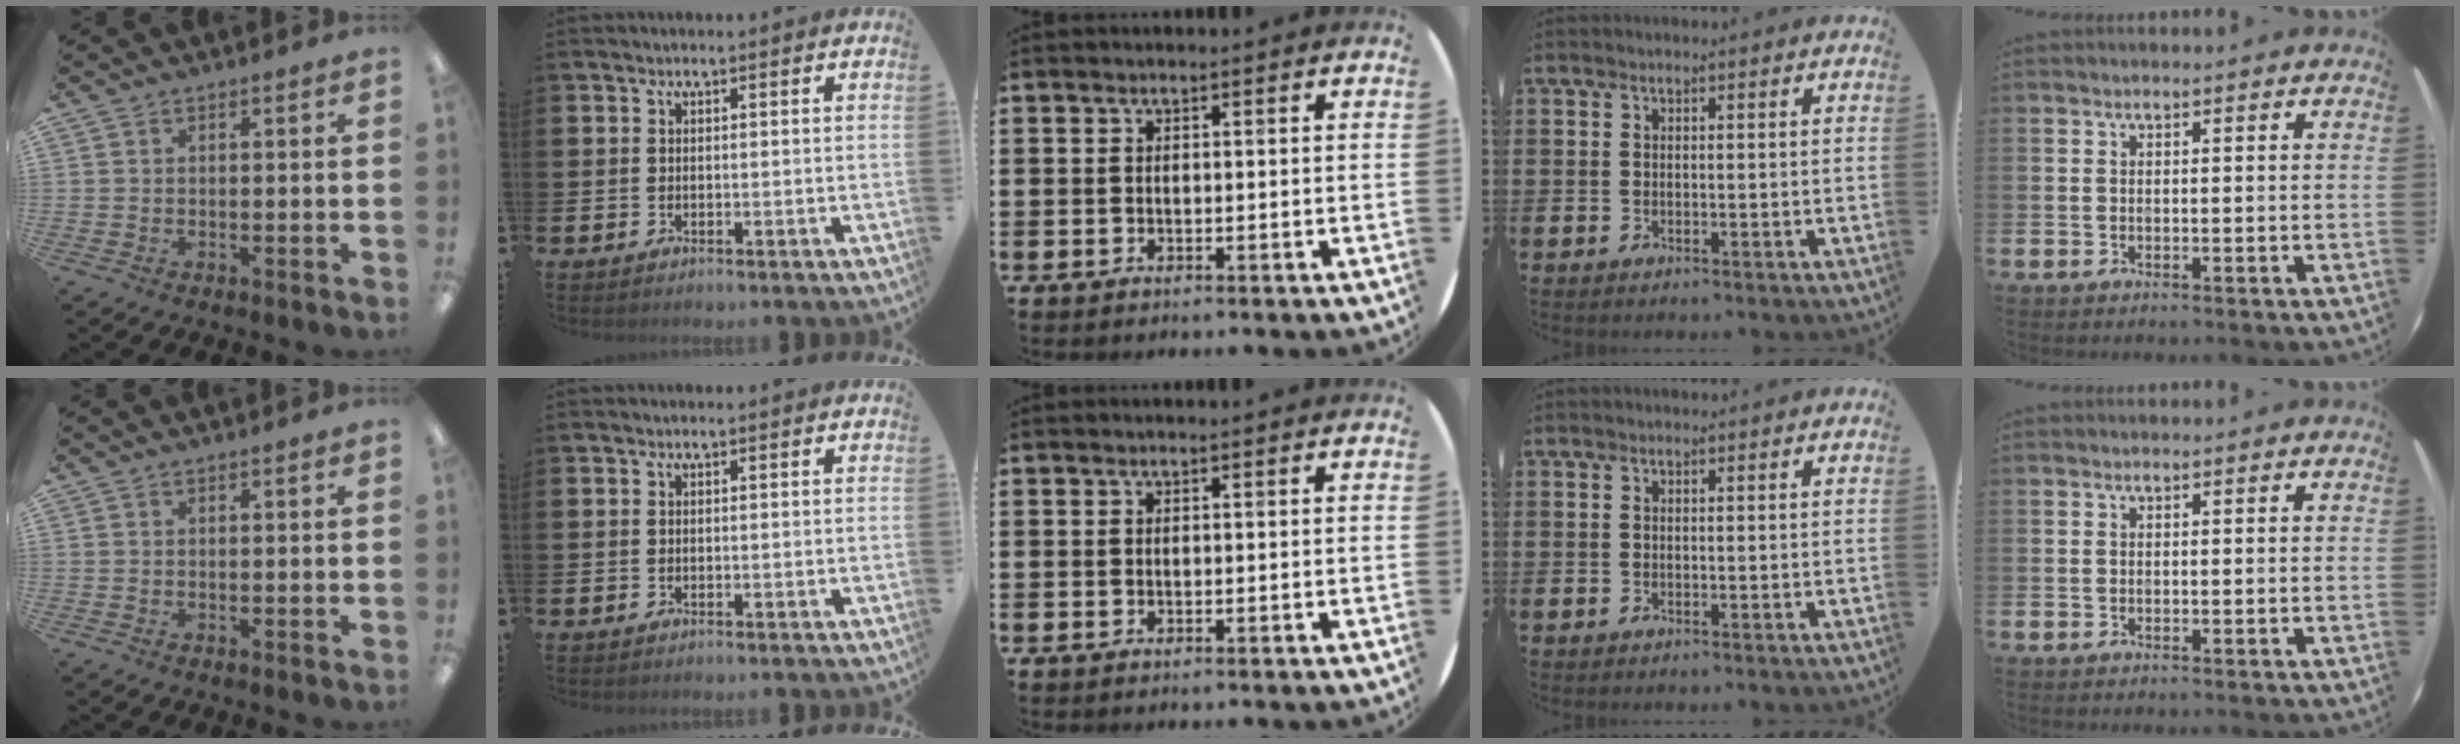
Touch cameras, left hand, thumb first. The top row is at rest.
{}